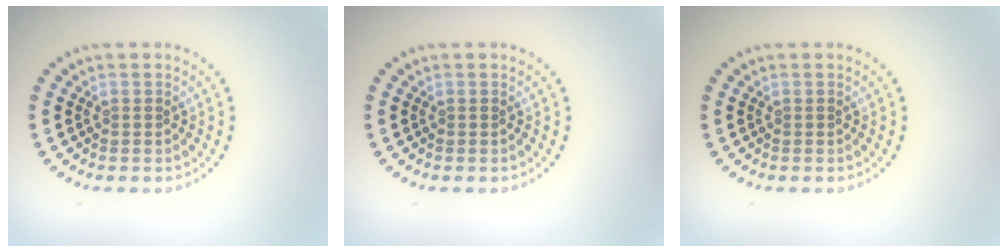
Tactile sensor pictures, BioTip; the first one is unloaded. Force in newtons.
{"total": 0.0}
{"total": 0.0}